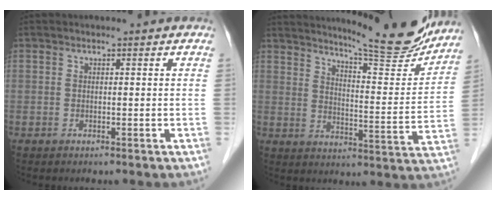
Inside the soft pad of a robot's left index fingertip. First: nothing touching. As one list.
[{"total": 17.8, "force": [16.2, 0.9, 7.1], "torque": [-0.105, -0.052, 0.213]}]